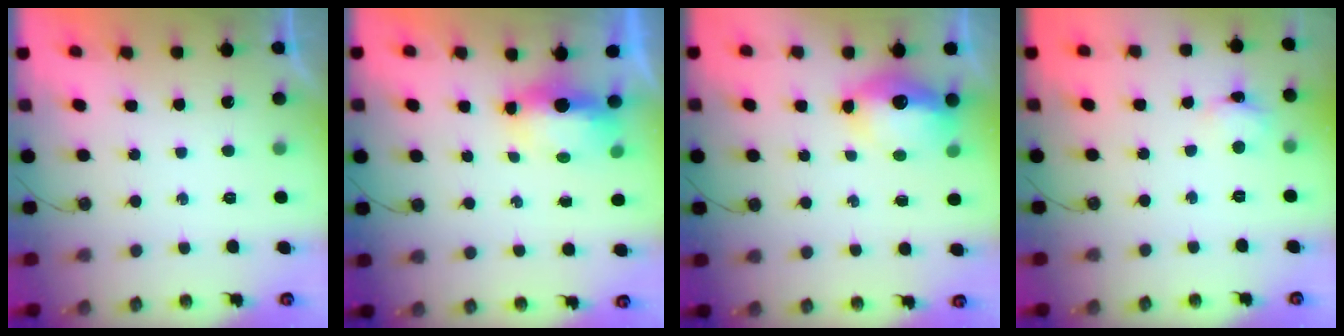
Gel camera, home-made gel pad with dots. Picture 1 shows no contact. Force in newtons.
{"total": 8.7, "press": 7.1, "slide": 5.0}
{"total": 11.5, "press": 11.5, "slide": 1.1}
{"total": 2.9, "press": 2.9, "slide": 0.2}